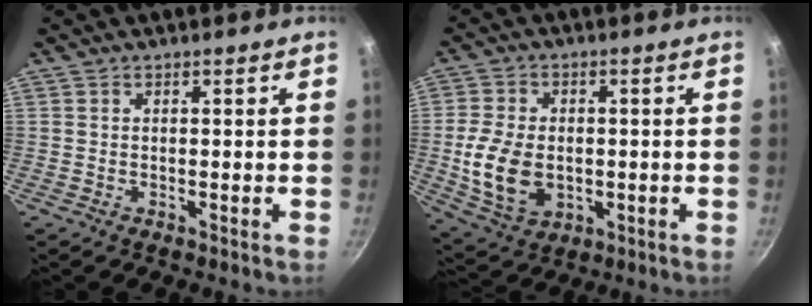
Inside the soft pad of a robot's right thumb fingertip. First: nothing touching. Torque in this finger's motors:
{"motor_torque": [-0.26, 0.71, 1.31, 0.07, 0.14]}